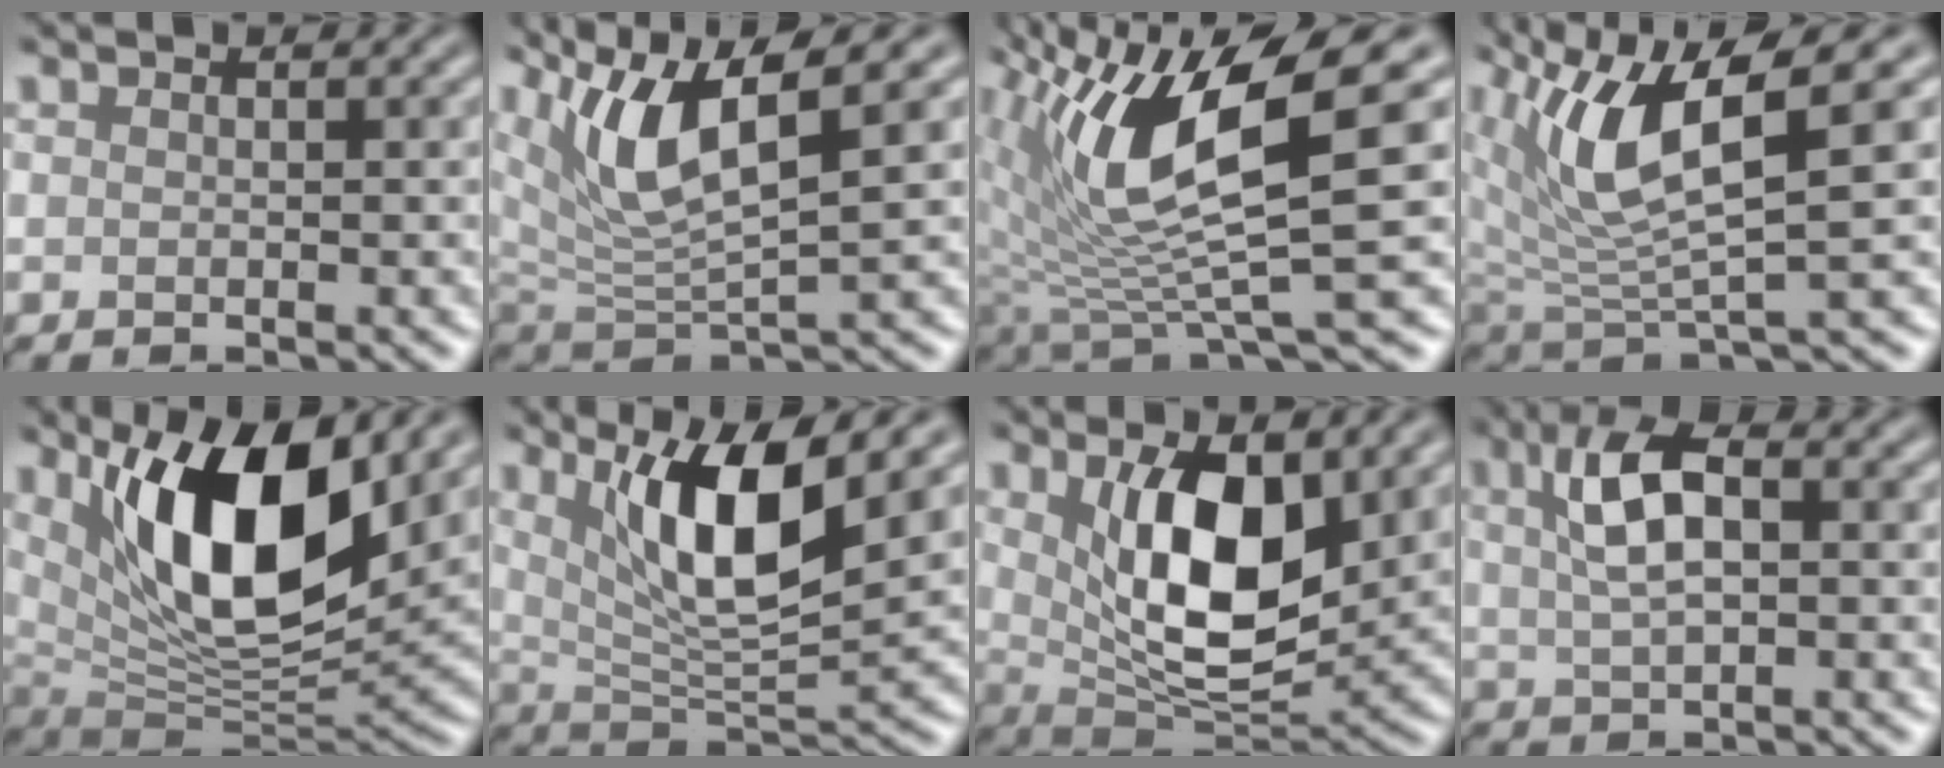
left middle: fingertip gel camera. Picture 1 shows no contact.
{"total": 7.9, "force": [4.0, 2.5, 6.4], "torque": [-0.138, -0.002, 0.075]}
{"total": 11.4, "force": [3.5, 3.0, 10.4], "torque": [-0.197, -0.004, 0.069]}
{"total": 8.0, "force": [3.3, 2.5, 6.9], "torque": [-0.156, -0.003, 0.063]}
{"total": 12.2, "force": [5.2, 4.6, 10.0], "torque": [-0.163, -0.016, 0.098]}
{"total": 8.7, "force": [3.6, 2.4, 7.5], "torque": [-0.126, -0.013, 0.064]}
{"total": 9.2, "force": [2.6, 4.1, 7.8], "torque": [-0.136, -0.015, 0.047]}
{"total": 5.0, "force": [1.4, 2.1, 4.2], "torque": [-0.085, 0.012, 0.021]}